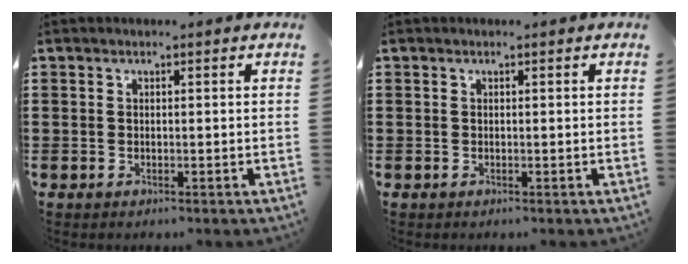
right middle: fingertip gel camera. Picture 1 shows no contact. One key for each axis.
{"total": 0.0}